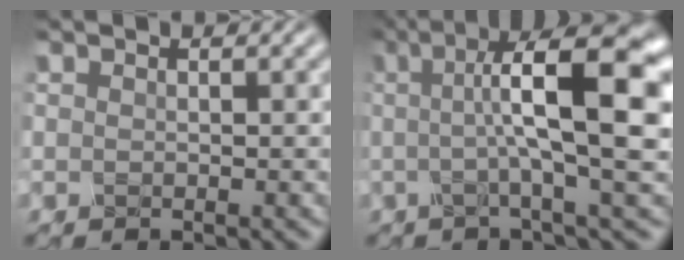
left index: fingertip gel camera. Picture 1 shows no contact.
{"total": 10.7, "force": [1.0, 2.1, 10.4], "torque": [-0.131, 0.019, 0.009]}